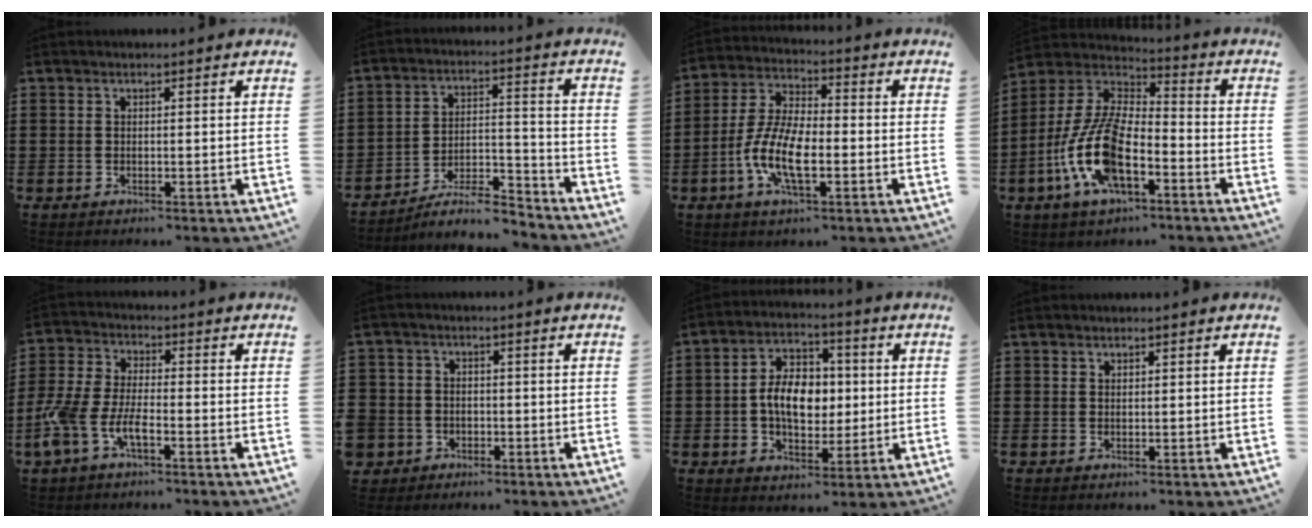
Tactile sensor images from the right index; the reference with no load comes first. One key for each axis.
{"total": 7.5, "fx": -6.6, "fy": 1.6, "fz": 3.1, "tx": -0.049, "ty": 0.015, "tz": -0.126}
{"total": 9.7, "fx": -3.2, "fy": 3.8, "fz": 8.3, "tx": -0.198, "ty": -0.012, "tz": -0.066}
{"total": 13.6, "fx": -5.5, "fy": 5.8, "fz": 11.0, "tx": -0.273, "ty": -0.014, "tz": -0.115}
{"total": 6.8, "fx": -3.5, "fy": 2.3, "fz": 5.4, "tx": -0.156, "ty": -0.017, "tz": -0.075}
{"total": 3.5, "fx": -1.7, "fy": 3.1, "fz": 0.3, "tx": -0.033, "ty": 0.002, "tz": -0.041}
{"total": 8.1, "fx": 0.0, "fy": 5.5, "fz": 6.0, "tx": -0.111, "ty": 0.012, "tz": -0.004}
{"total": 0.6, "fx": 0.5, "fy": 0.3, "fz": -0.1, "tx": 0.000, "ty": 0.001, "tz": 0.011}